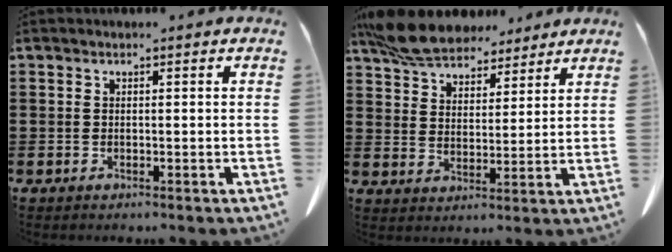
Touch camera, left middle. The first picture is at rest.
{"total": 8.2, "force": [7.4, 2.4, 2.4], "torque": [-0.077, -0.018, 0.142]}